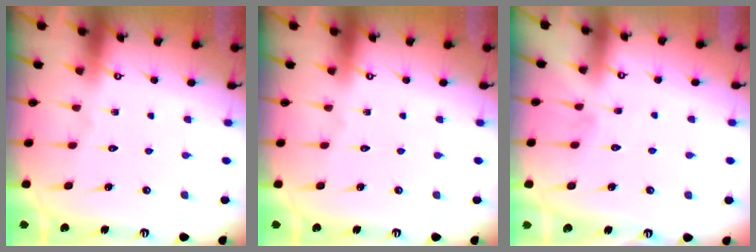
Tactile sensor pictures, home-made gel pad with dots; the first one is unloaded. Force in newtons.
{"total": 0.0}
{"total": 2.7, "press": 2.7, "slide": 0.2}